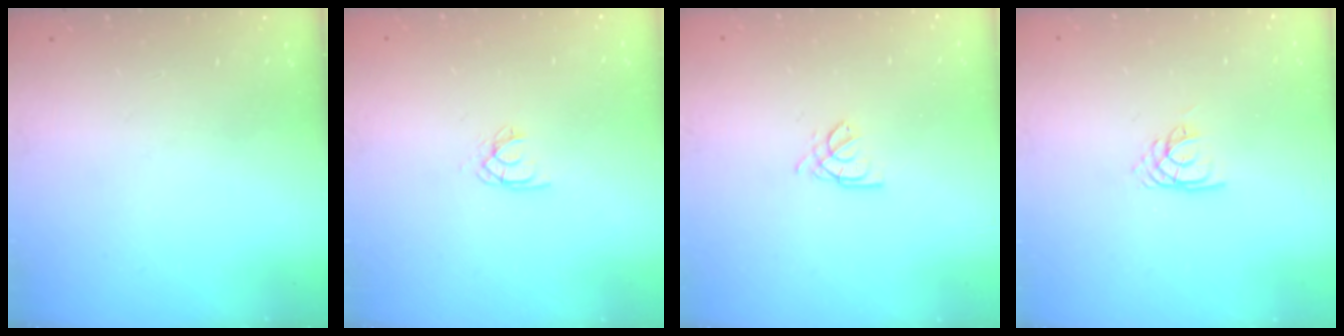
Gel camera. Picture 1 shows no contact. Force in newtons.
{"total": 2.0, "press": 2.0, "slide": 0.4}
{"total": 2.0, "press": 2.0, "slide": 0.4}
{"total": 1.9, "press": 1.9, "slide": 0.2}